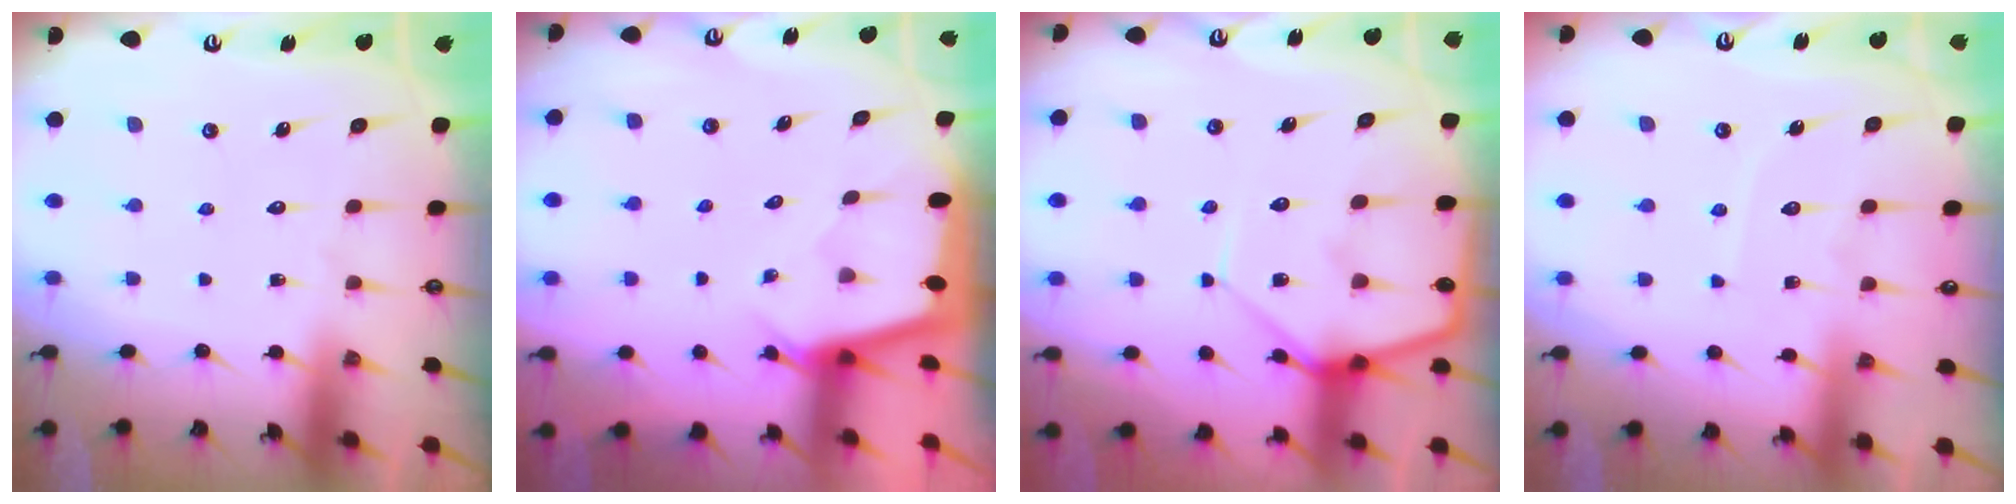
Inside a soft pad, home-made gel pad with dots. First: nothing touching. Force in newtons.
{"total": 2.2, "press": 2.2, "slide": 0.1}
{"total": 9.5, "press": 9.4, "slide": 0.9}
{"total": 6.1, "press": 6.0, "slide": 0.6}